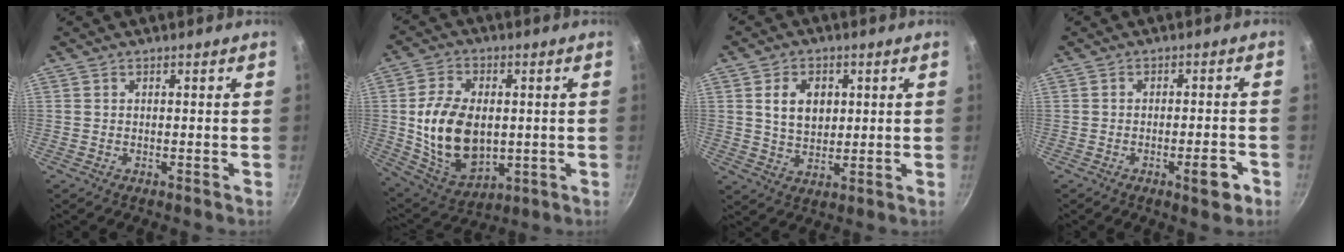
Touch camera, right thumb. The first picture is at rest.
{"total": 16.4, "force": [0.2, 10.8, 12.4], "torque": [-0.204, -0.011, 0.020]}
{"total": 7.8, "force": [1.9, 5.6, 5.1], "torque": [-0.068, -0.008, 0.035]}
{"total": 5.0, "force": [-2.4, 1.6, 4.1], "torque": [-0.044, 0.018, -0.027]}